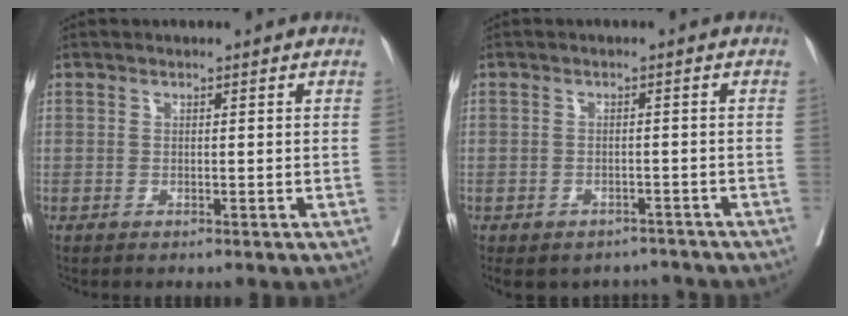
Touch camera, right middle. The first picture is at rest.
{"total": 9.0, "force": [-7.6, 4.4, 1.7], "torque": [-0.036, 0.011, -0.089]}